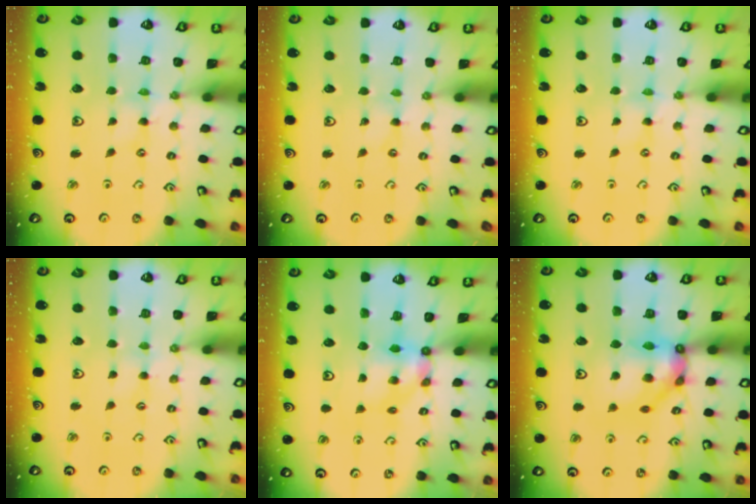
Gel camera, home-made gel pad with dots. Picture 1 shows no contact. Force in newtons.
{"total": 0.6, "press": 0.6, "slide": 0.2}
{"total": 0.6, "press": 0.6, "slide": 0.2}
{"total": 2.0, "press": 2.0, "slide": 0.3}
{"total": 5.6, "press": 5.6, "slide": 0.2}
{"total": 12.4, "press": 12.2, "slide": 2.4}